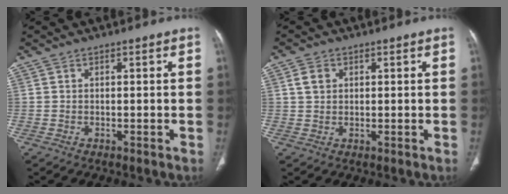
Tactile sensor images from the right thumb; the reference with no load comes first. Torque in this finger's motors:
{"motor_torque": [-0.65, 0.67, 0.11, -0.17, 0.15]}